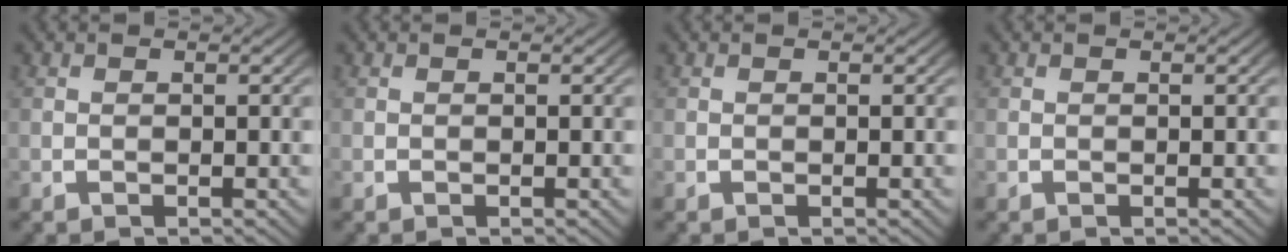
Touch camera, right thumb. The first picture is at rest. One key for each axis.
{"total": 0.0}
{"total": 0.0}
{"total": 0.0}